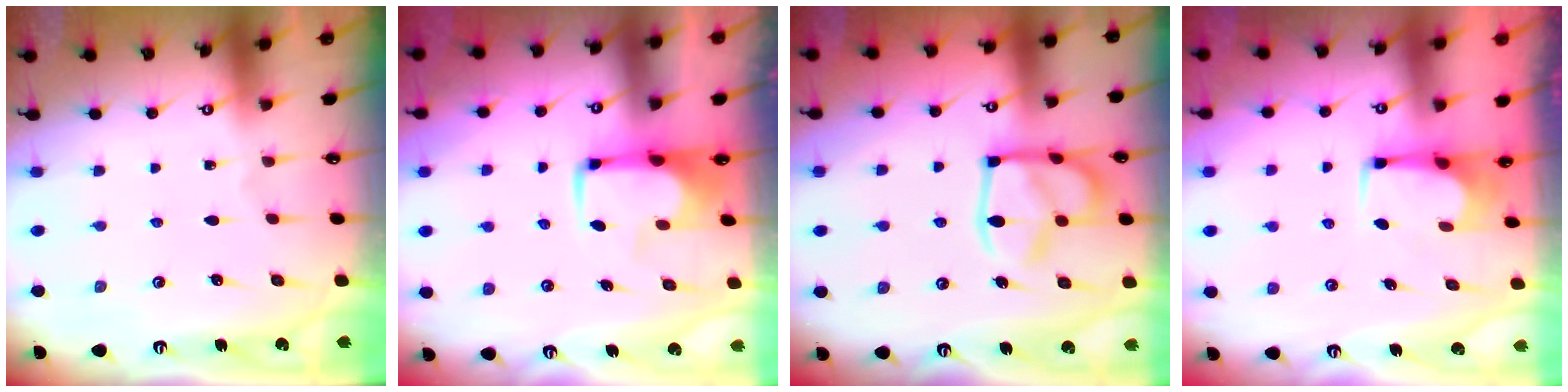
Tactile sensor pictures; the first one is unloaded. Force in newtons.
{"total": 1.5, "press": 1.5, "slide": 0.4}
{"total": 16.3, "press": 16.2, "slide": 1.7}
{"total": 2.4, "press": 2.4, "slide": 0.4}